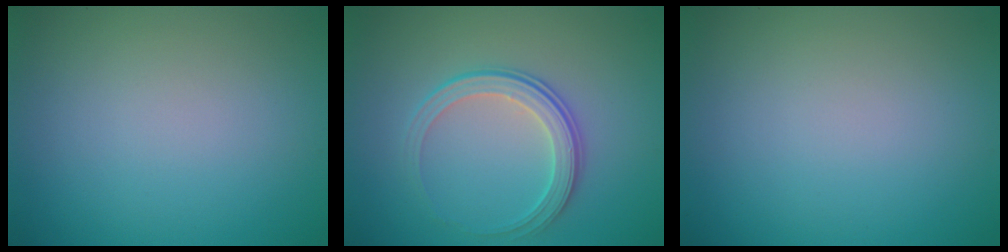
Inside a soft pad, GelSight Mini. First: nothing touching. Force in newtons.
{"total": 2.8, "press": 2.2, "slide": 1.8}
{"total": 0.0}